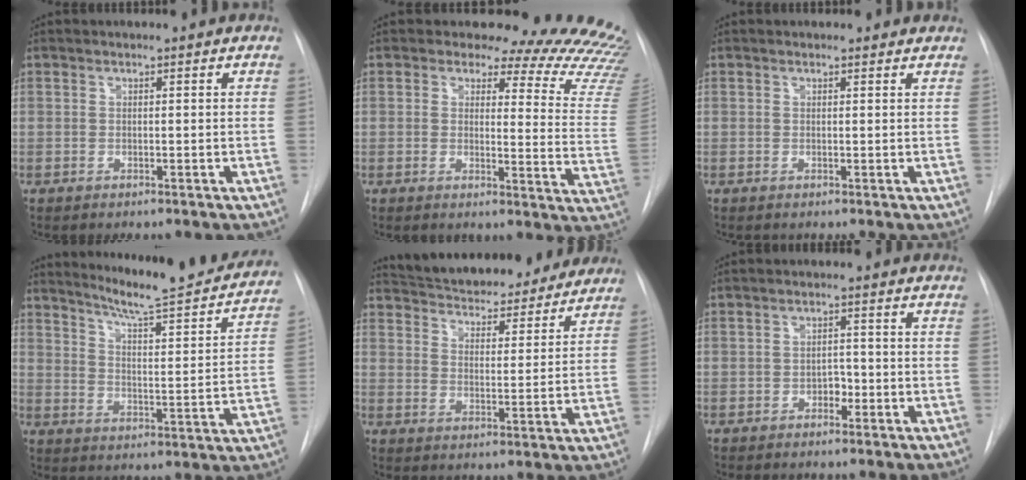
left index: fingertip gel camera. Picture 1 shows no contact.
{"total": 18.8, "force": [17.8, 4.3, 4.4], "torque": [-0.019, -0.123, 0.159]}
{"total": 1.3, "force": [1.2, 0.5, 0.0], "torque": [-0.007, -0.001, 0.006]}
{"total": 20.0, "force": [18.4, 0.8, 7.9], "torque": [-0.118, -0.056, 0.244]}
{"total": 22.2, "force": [20.2, 6.0, 6.9], "torque": [-0.114, 0.004, 0.272]}
{"total": 2.0, "force": [-1.0, 1.3, 1.2], "torque": [-0.011, 0.007, -0.016]}